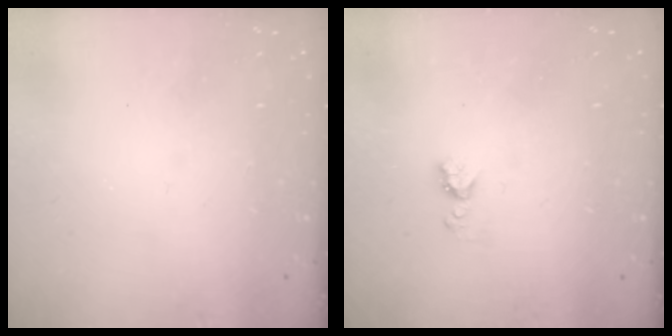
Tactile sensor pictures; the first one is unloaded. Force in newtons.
{"total": 4.5, "press": 4.5, "slide": 0.5}